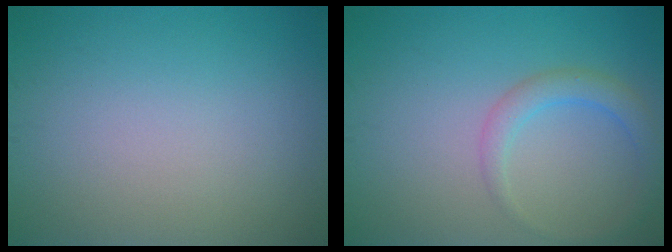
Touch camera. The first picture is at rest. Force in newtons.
{"total": 2.4, "press": 2.4, "slide": 0.1}